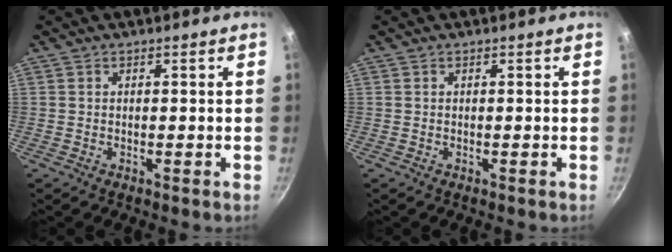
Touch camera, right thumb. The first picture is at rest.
{"total": 0.0}